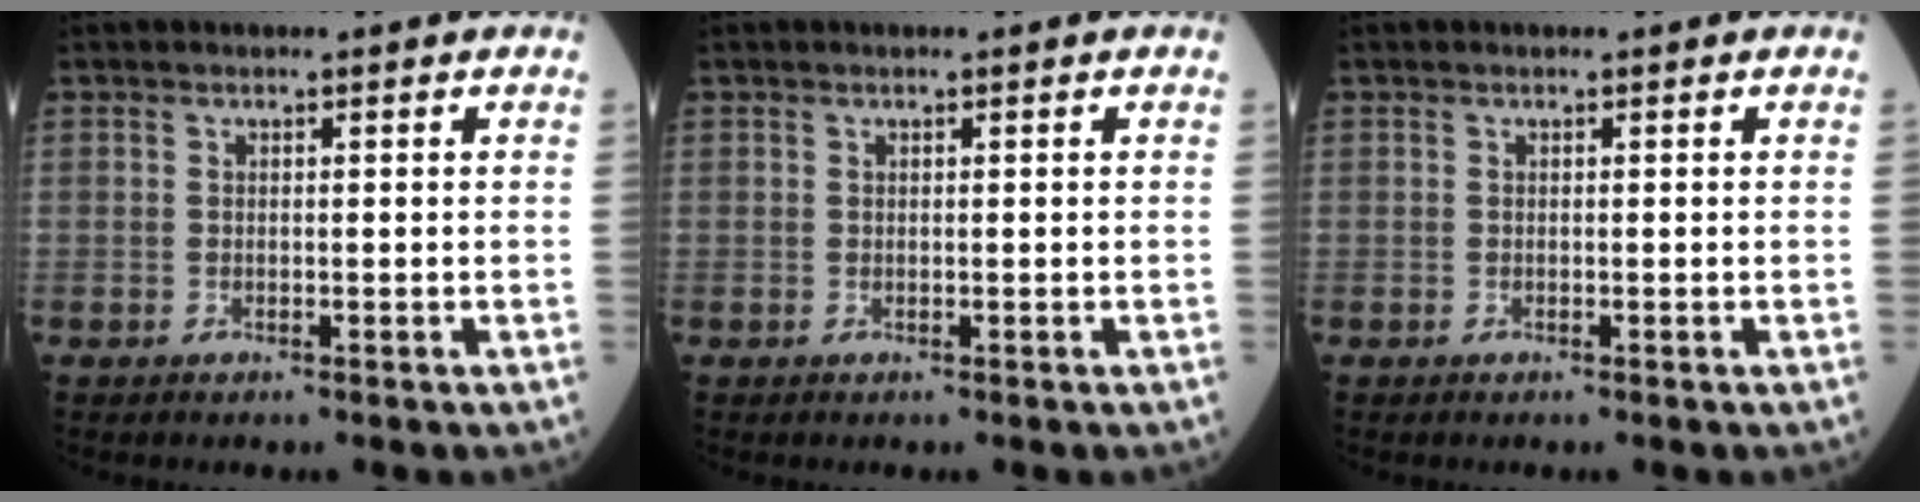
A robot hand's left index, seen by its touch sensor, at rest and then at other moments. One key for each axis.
{"total": 0.0}
{"total": 0.0}